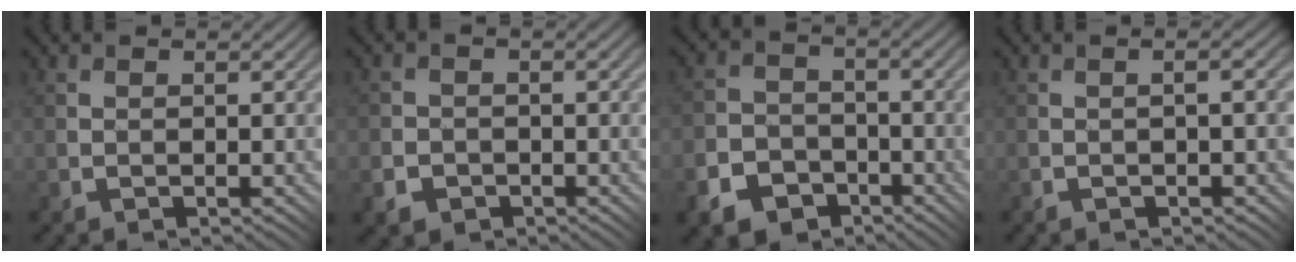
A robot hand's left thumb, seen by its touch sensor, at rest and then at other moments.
{"total": 3.5, "force": [-1.7, 3.0, 0.6], "torque": [-0.004, -0.005, -0.043]}
{"total": 7.9, "force": [-4.9, 5.8, 2.3], "torque": [-0.052, -0.022, -0.101]}
{"total": 2.0, "force": [-0.5, 0.4, 1.9], "torque": [-0.031, 0.001, -0.001]}